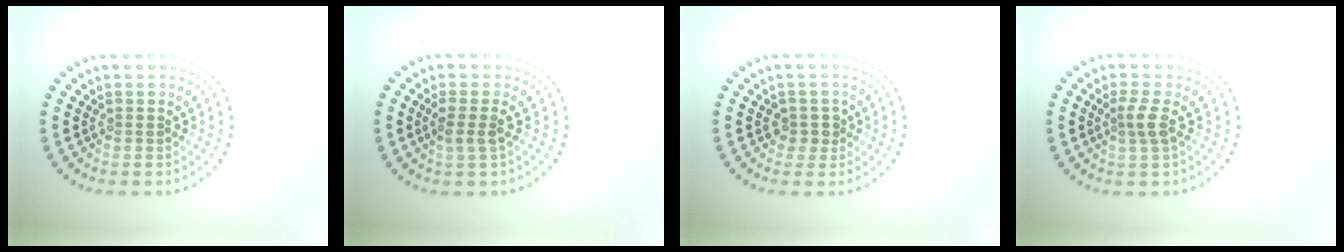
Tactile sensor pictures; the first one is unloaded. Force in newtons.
{"total": 1.7, "press": 1.4, "slide": 0.9}
{"total": 1.5, "press": 1.3, "slide": 0.8}
{"total": 1.8, "press": 1.5, "slide": 1.1}